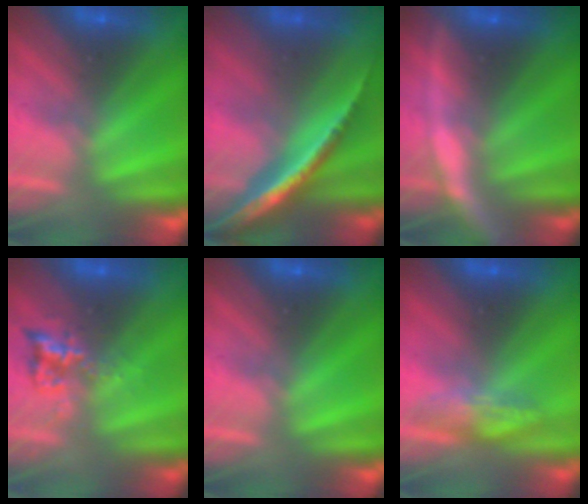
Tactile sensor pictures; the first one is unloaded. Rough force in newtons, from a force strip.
{"total": 2.0}
{"total": 8.2}
{"total": 2.4}
{"total": 0.0}
{"total": 2.4}